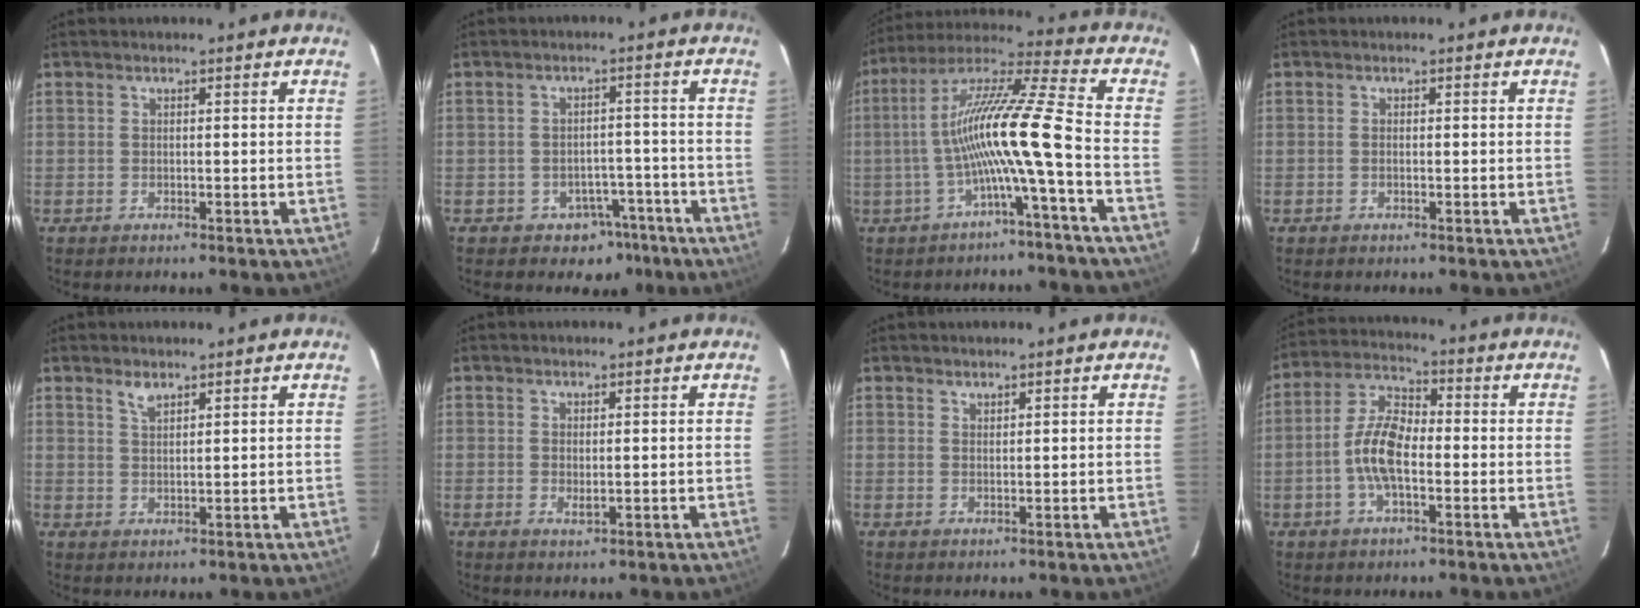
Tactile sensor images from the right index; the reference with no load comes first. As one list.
[{"total": 6.8, "force": [-4.5, 4.9, 1.2], "torque": [-0.019, 0.040, -0.041]}, {"total": 13.4, "force": [-3.9, -1.3, 12.8], "torque": [-0.236, 0.009, -0.072]}, {"total": 0.0}, {"total": 2.3, "force": [1.8, 0.7, 1.3], "torque": [-0.024, 0.002, 0.032]}, {"total": 1.2, "force": [0.2, 0.6, 1.1], "torque": [-0.020, -0.002, 0.006]}, {"total": 0.9, "force": [0.9, 0.2, 0.1], "torque": [-0.004, 0.001, 0.016]}, {"total": 8.4, "force": [-1.9, 3.7, 7.3], "torque": [-0.154, 0.014, -0.041]}]